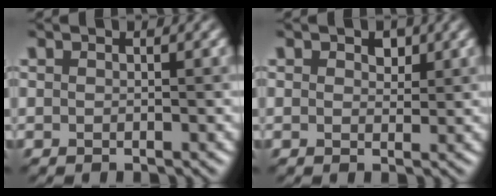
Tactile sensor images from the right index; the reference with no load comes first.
{"total": 1.4, "force": [0.7, 0.9, 0.8], "torque": [-0.009, -0.001, 0.010]}